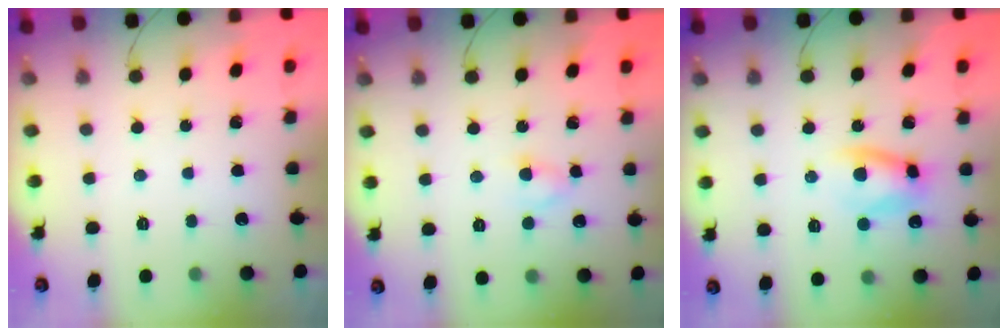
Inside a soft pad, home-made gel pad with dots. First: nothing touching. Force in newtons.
{"total": 3.0, "press": 2.8, "slide": 0.9}
{"total": 8.7, "press": 8.6, "slide": 1.5}